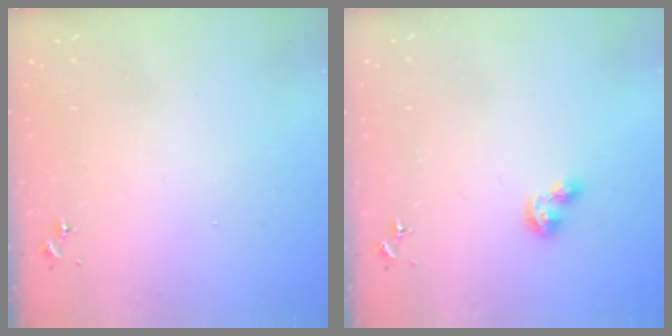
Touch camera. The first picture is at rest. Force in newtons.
{"total": 4.0, "press": 4.0, "slide": 0.5}